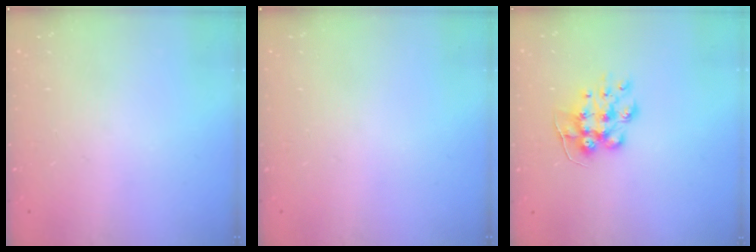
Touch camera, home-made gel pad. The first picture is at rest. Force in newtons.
{"total": 0.0}
{"total": 10.4, "press": 10.4, "slide": 0.8}